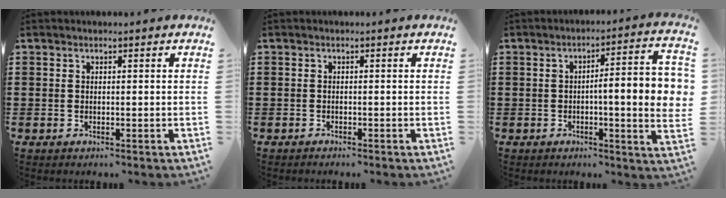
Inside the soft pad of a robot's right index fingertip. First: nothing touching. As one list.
[{"total": 0.6, "force": [-0.6, 0.1, 0.1], "torque": [-0.003, -0.001, -0.012]}, {"total": 9.0, "force": [0.0, 1.3, 8.9], "torque": [-0.137, -0.007, -0.005]}]